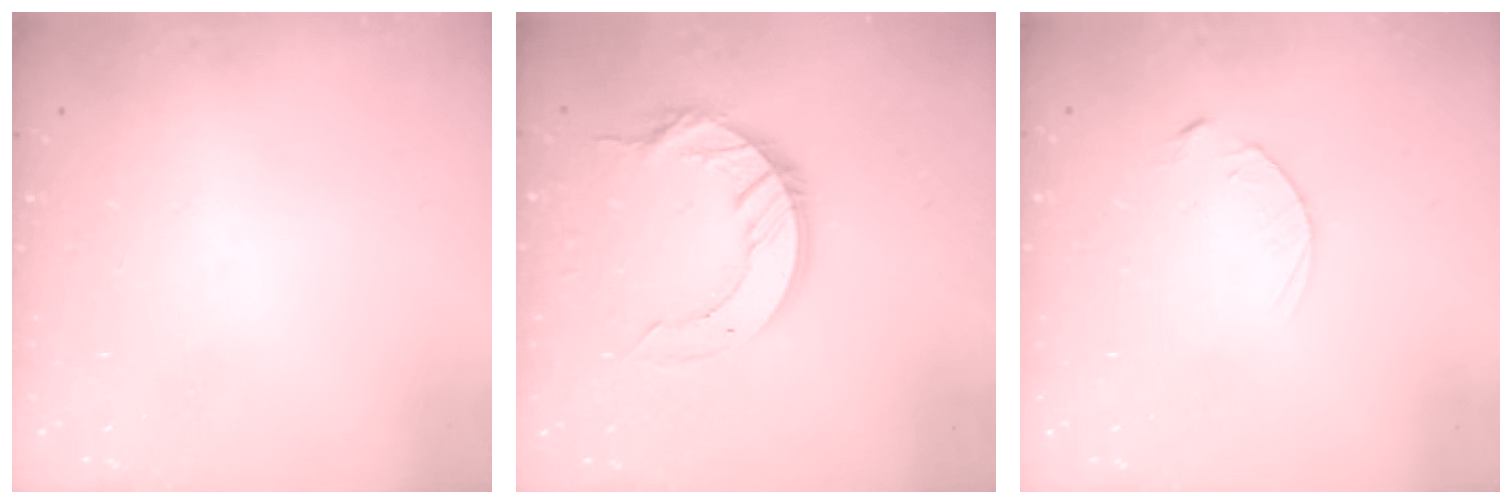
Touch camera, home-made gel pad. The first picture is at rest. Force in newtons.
{"total": 12.6, "press": 12.6, "slide": 1.2}
{"total": 3.5, "press": 3.5, "slide": 0.4}